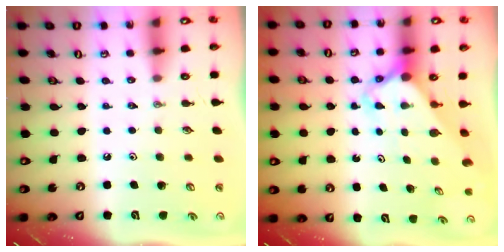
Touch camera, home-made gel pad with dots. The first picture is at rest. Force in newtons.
{"total": 3.2, "press": 3.2, "slide": 0.2}